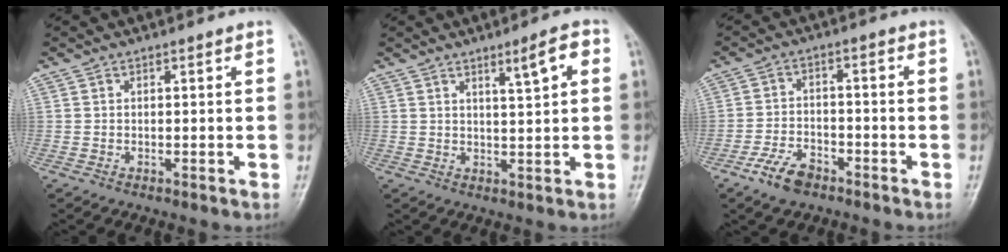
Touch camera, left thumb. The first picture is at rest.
{"total": 5.1, "force": [2.2, 0.8, 4.5], "torque": [-0.068, -0.005, 0.037]}
{"total": 6.3, "force": [-4.1, 3.3, 3.4], "torque": [-0.063, 0.023, -0.077]}